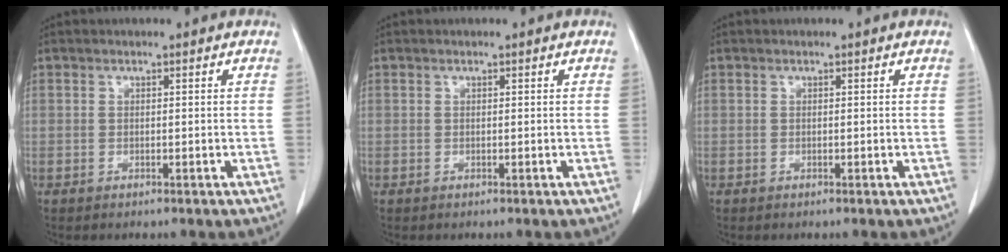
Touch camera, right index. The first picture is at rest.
{"total": 0.0}
{"total": 0.0}